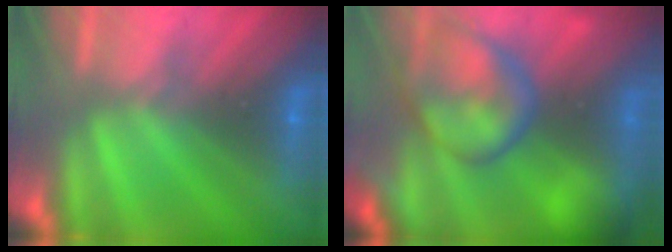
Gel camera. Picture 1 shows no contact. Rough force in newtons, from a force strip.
{"total": 8.5}